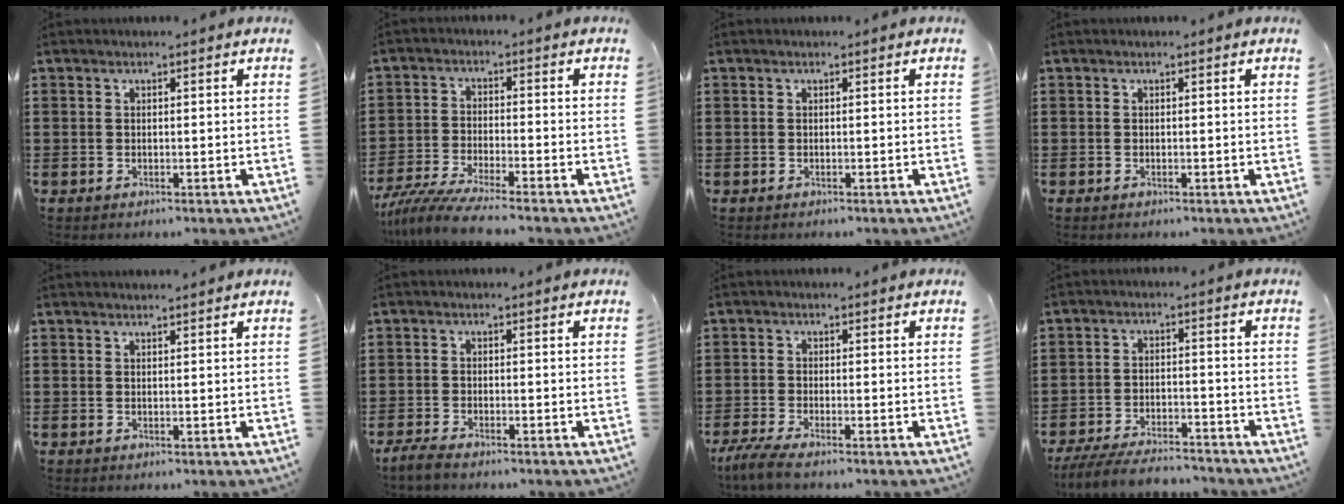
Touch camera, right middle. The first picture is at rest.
{"total": 6.3, "force": [-5.8, -0.2, 2.5], "torque": [-0.066, -0.020, -0.115]}
{"total": 0.0}
{"total": 0.0}
{"total": 0.8, "force": [0.8, -0.1, 0.1], "torque": [-0.003, -0.002, 0.015]}
{"total": 2.2, "force": [-2.0, 0.3, 1.0], "torque": [-0.033, -0.002, -0.043]}
{"total": 3.2, "force": [-2.7, 0.0, 1.7], "torque": [-0.053, -0.016, -0.058]}
{"total": 6.1, "force": [-5.7, 0.9, 2.0], "torque": [-0.040, -0.001, -0.110]}